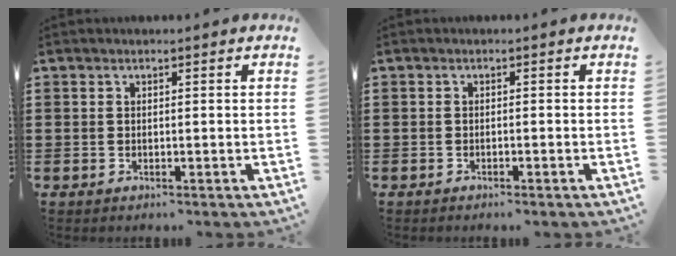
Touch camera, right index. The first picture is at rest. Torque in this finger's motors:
{"motor_torque": [0.17, -0.10, 0.00, -0.02]}